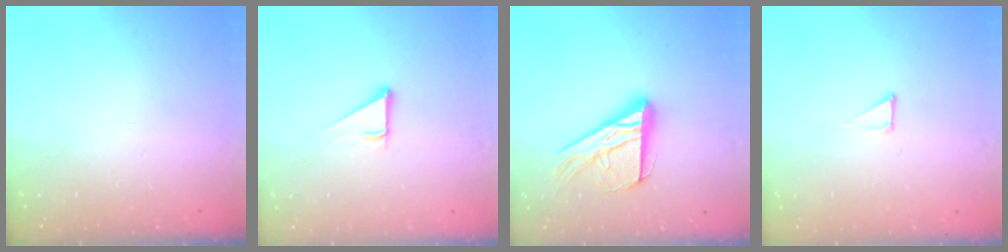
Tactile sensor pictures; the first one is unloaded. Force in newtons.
{"total": 3.7, "press": 3.7, "slide": 0.2}
{"total": 17.6, "press": 17.5, "slide": 1.7}
{"total": 1.3, "press": 1.3, "slide": 0.0}